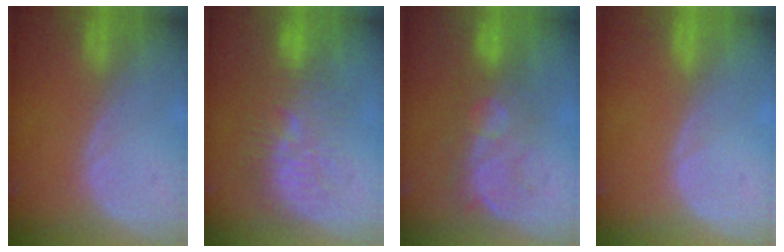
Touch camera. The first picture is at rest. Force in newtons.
{"total": 9.5, "press": 9.1, "slide": 2.8}
{"total": 8.2, "press": 7.6, "slide": 2.9}
{"total": 0.0}